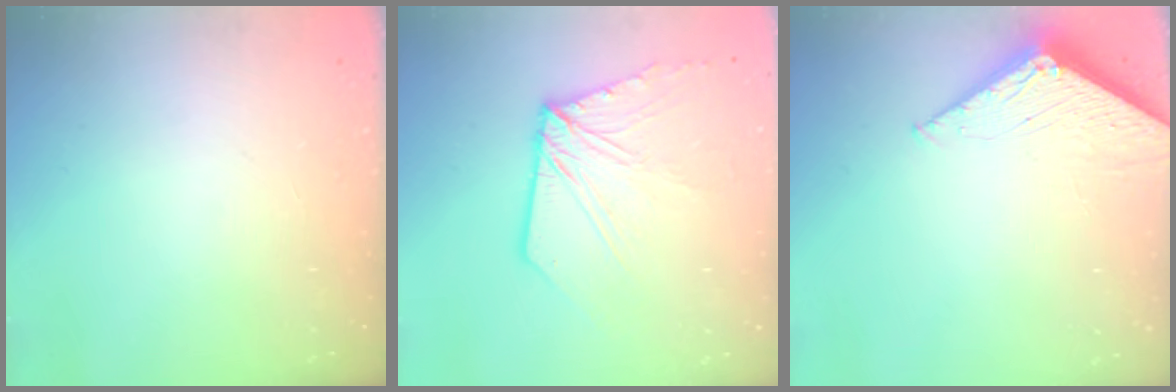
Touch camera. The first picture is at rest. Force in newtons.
{"total": 10.6, "press": 10.5, "slide": 1.4}
{"total": 4.0, "press": 4.0, "slide": 0.1}